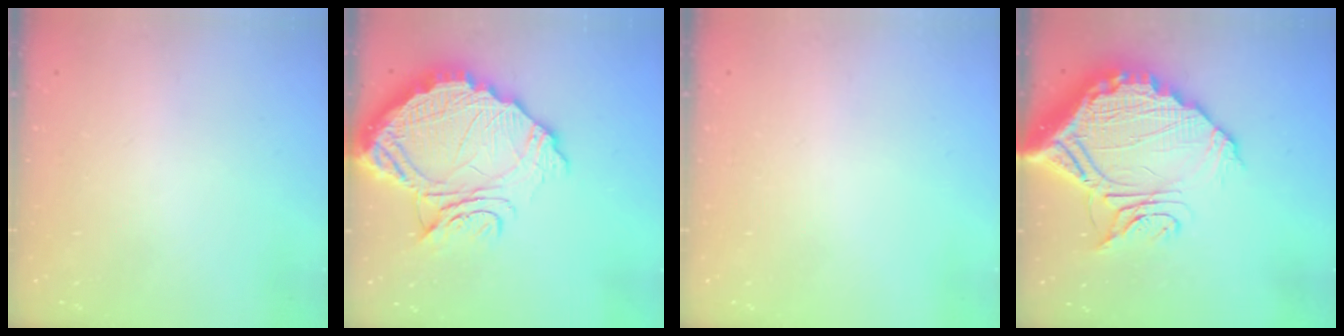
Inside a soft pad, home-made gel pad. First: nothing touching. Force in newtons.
{"total": 20.2, "press": 20.1, "slide": 1.8}
{"total": 0.0}
{"total": 23.3, "press": 23.3, "slide": 1.9}